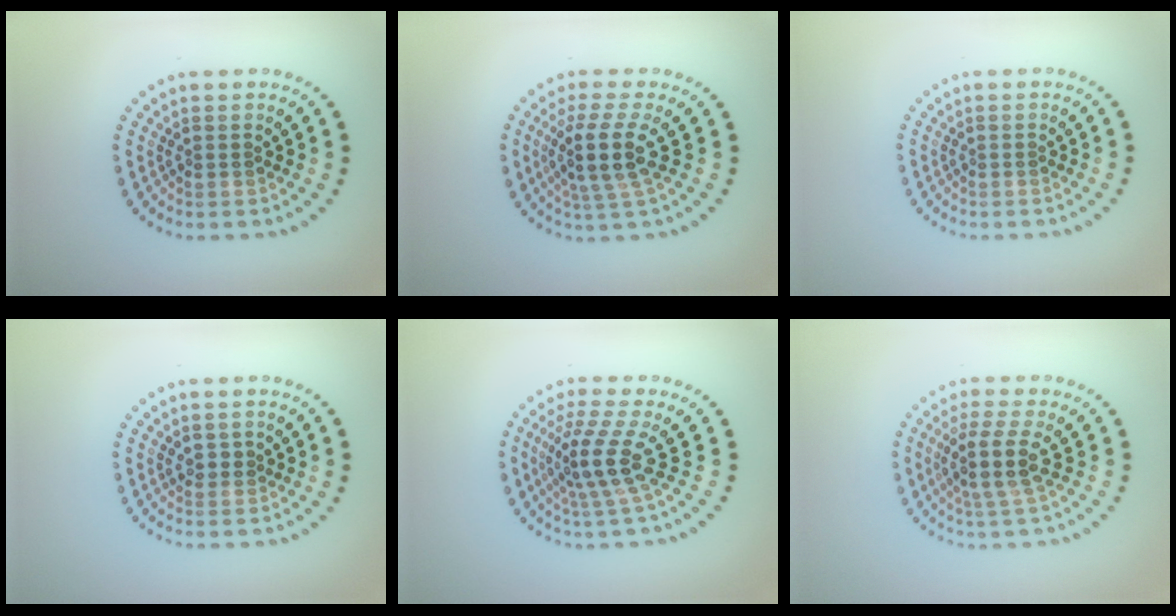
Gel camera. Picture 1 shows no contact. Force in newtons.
{"total": 4.2, "press": 3.4, "slide": 2.4}
{"total": 0.0}
{"total": 0.7, "press": 0.5, "slide": 0.4}
{"total": 4.3, "press": 3.0, "slide": 3.1}
{"total": 3.7, "press": 2.9, "slide": 2.3}